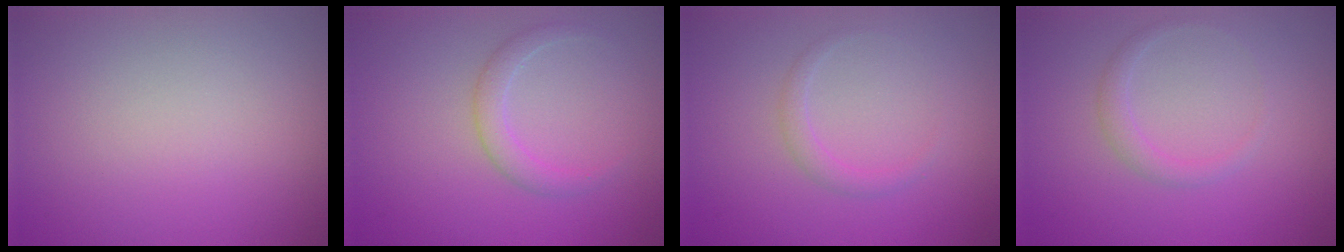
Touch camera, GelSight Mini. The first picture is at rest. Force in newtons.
{"total": 1.8, "press": 1.8, "slide": 0.2}
{"total": 1.2, "press": 1.1, "slide": 0.2}
{"total": 1.3, "press": 1.3, "slide": 0.0}